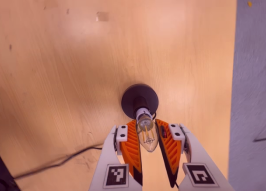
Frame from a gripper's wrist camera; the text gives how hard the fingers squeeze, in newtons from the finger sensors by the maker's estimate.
{"total": 13.1, "left": 12.1, "right": 14.2}